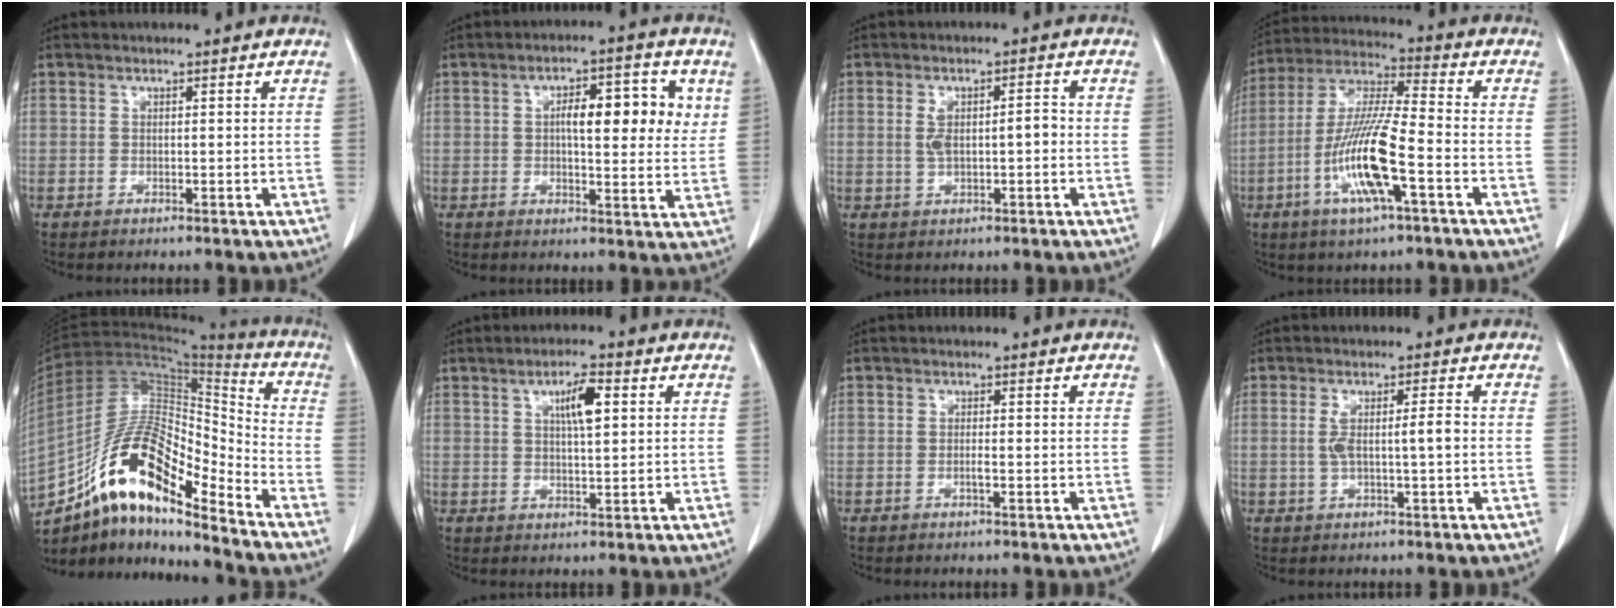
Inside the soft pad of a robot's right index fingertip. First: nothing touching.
{"total": 10.0, "force": [2.7, 3.4, 9.0], "torque": [-0.124, 0.017, 0.036]}
{"total": 4.5, "force": [-0.1, 1.6, 4.2], "torque": [-0.083, 0.016, 0.005]}
{"total": 13.9, "force": [-4.6, 1.3, 13.1], "torque": [-0.269, -0.006, -0.089]}
{"total": 16.7, "force": [-10.8, 4.2, 12.0], "torque": [-0.222, 0.034, -0.187]}
{"total": 5.2, "force": [1.7, 1.0, 4.8], "torque": [-0.084, 0.004, 0.030]}
{"total": 1.1, "force": [-0.4, 0.1, 1.0], "torque": [-0.023, 0.000, -0.008]}
{"total": 4.6, "force": [-0.1, 0.3, 4.5], "torque": [-0.088, 0.011, 0.003]}